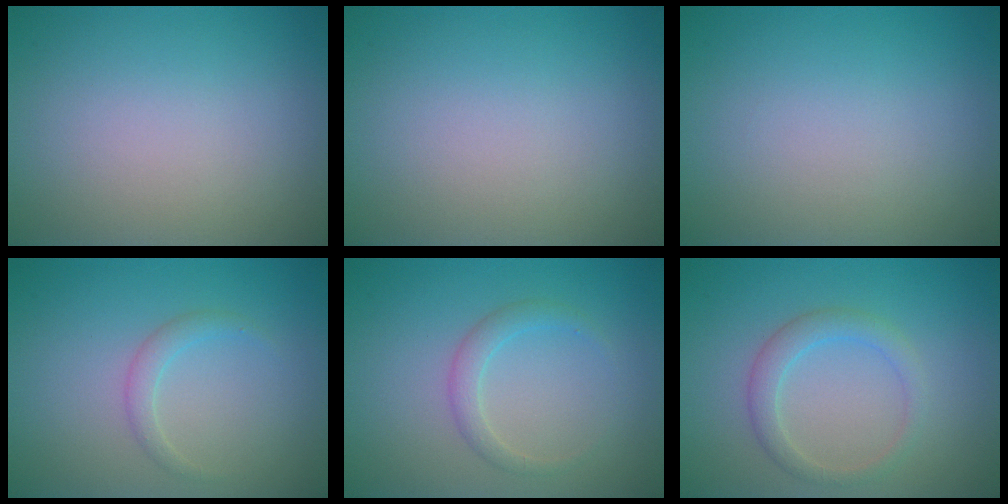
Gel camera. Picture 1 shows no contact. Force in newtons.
{"total": 0.0}
{"total": 0.0}
{"total": 1.3, "press": 1.2, "slide": 0.2}
{"total": 1.7, "press": 1.7, "slide": 0.2}
{"total": 2.3, "press": 2.3, "slide": 0.1}